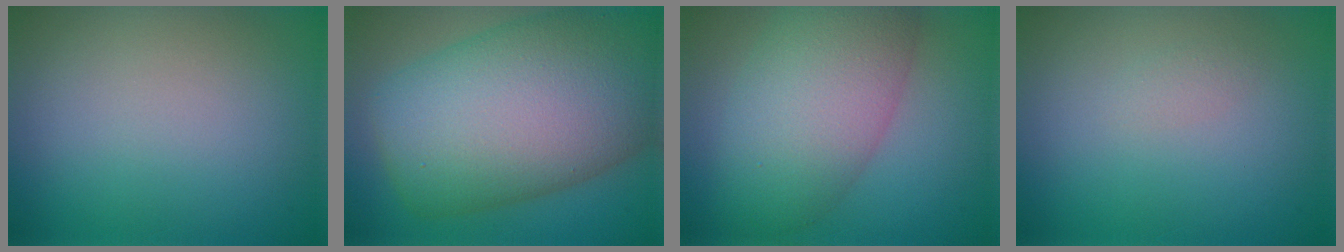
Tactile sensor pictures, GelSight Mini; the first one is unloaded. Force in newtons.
{"total": 15.5, "press": 15.5, "slide": 0.7}
{"total": 8.4, "press": 8.4, "slide": 0.2}
{"total": 0.6, "press": 0.6, "slide": 0.0}